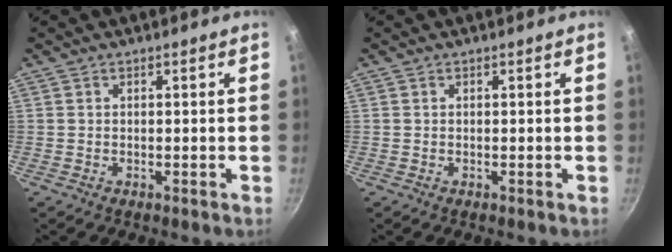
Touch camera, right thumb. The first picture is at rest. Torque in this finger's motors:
{"motor_torque": [-0.04, 0.04, 0.00, 0.00, 0.03]}